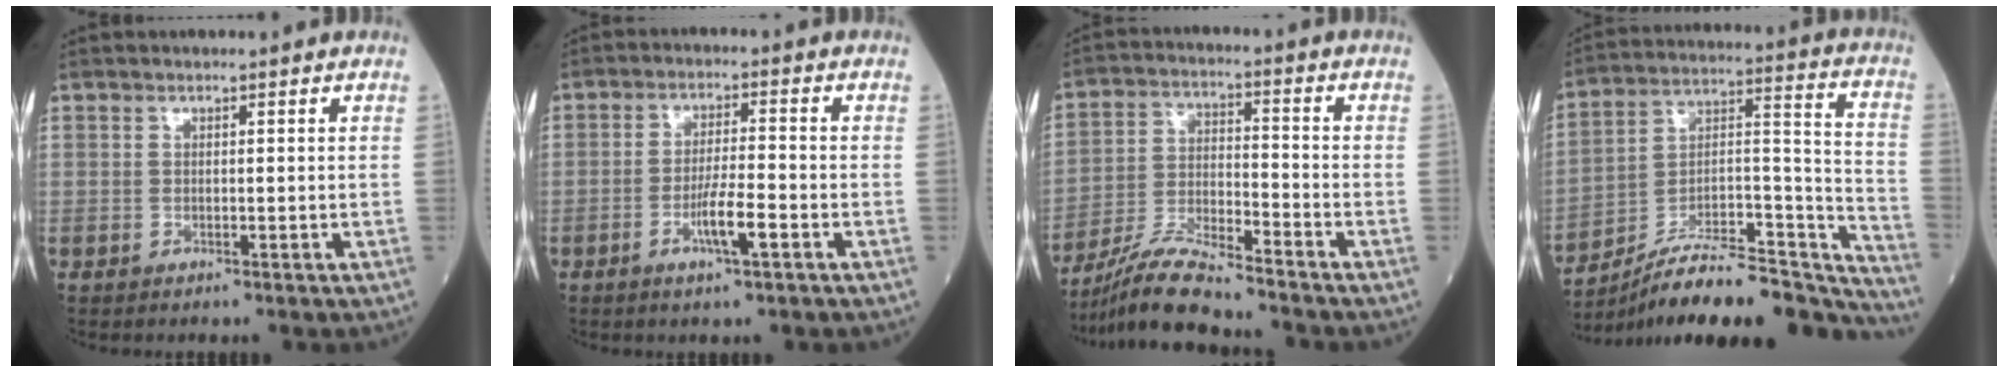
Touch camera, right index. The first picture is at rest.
{"total": 5.6, "force": [-2.4, 0.4, 5.0], "torque": [-0.095, -0.006, -0.044]}
{"total": 10.4, "force": [-9.6, -0.2, 4.1], "torque": [-0.080, -0.012, -0.180]}
{"total": 26.6, "force": [-23.7, 4.7, 11.0], "torque": [-0.112, 0.038, -0.357]}